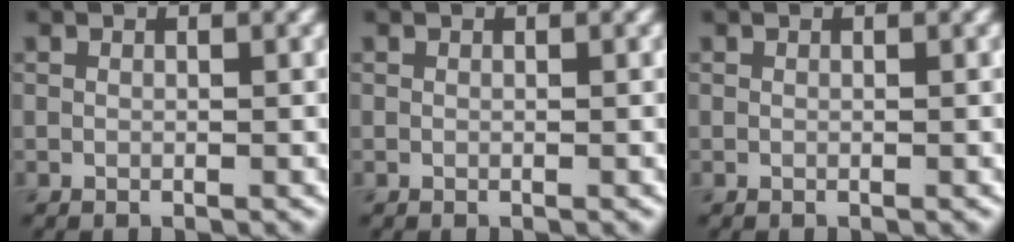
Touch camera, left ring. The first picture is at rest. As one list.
[{"total": 0.0}, {"total": 0.0}]